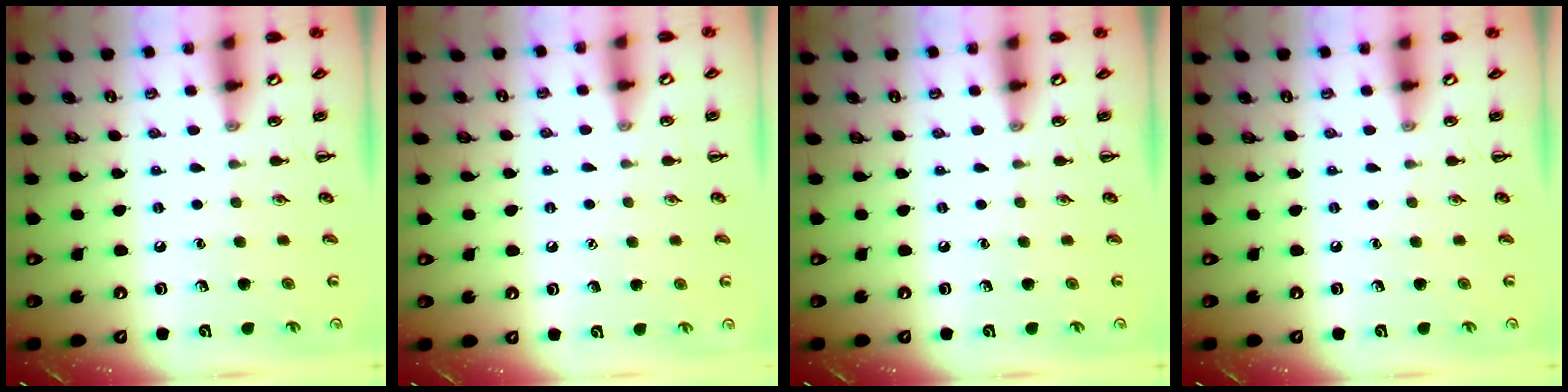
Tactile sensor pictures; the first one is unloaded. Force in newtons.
{"total": 1.4, "press": 1.4, "slide": 0.1}
{"total": 0.0}
{"total": 0.0}